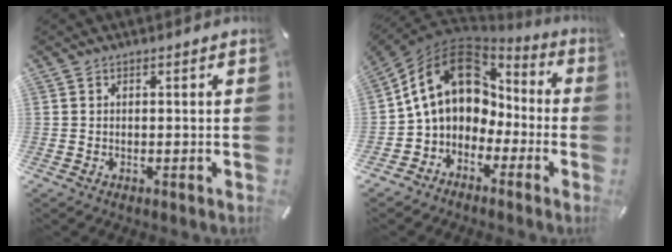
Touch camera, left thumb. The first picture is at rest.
{"total": 15.8, "force": [1.8, 12.4, 9.6], "torque": [-0.199, 0.011, 0.032]}